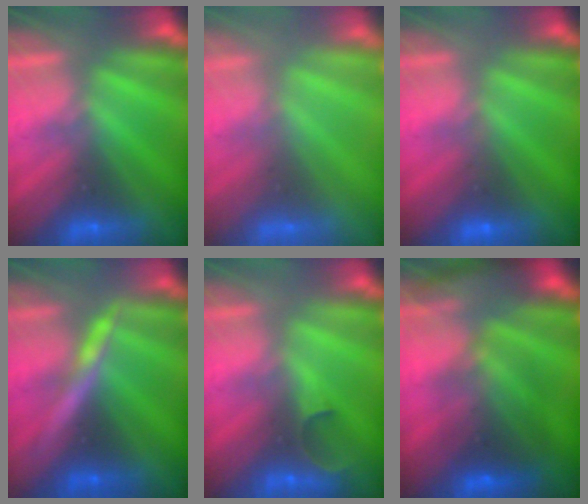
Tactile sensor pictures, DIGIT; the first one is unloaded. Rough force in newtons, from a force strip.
{"total": 3.3}
{"total": 2.7}
{"total": 3.0}
{"total": 3.0}
{"total": 7.6}